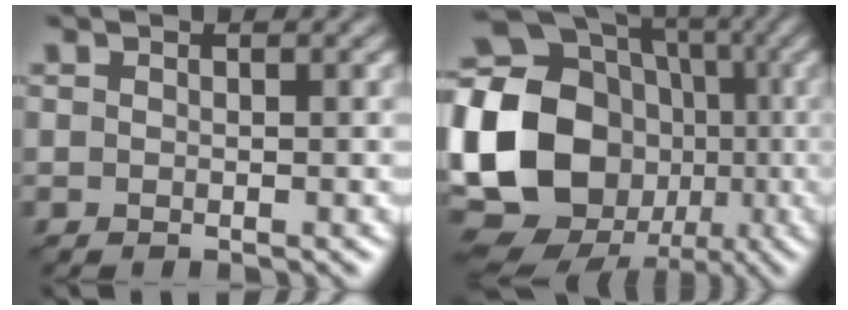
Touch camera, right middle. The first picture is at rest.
{"total": 23.1, "force": [-3.4, 20.2, 10.6], "torque": [-0.226, -0.003, -0.110]}